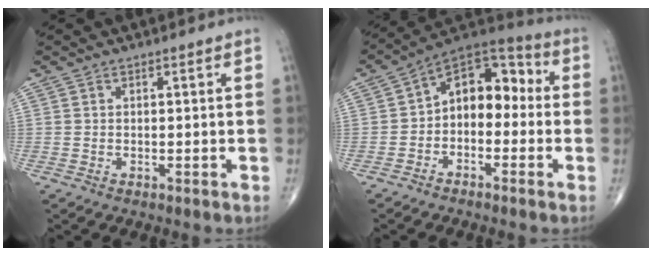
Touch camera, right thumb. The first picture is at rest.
{"total": 11.7, "force": [-0.9, 7.7, 8.7], "torque": [-0.090, 0.048, -0.038]}